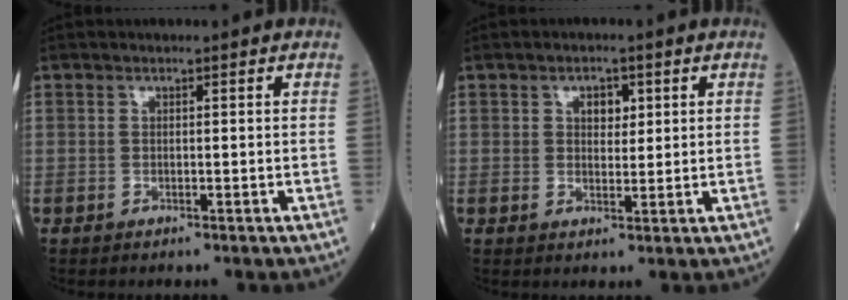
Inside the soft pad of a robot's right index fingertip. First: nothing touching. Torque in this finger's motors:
{"motor_torque": [0.07, -0.02, 0.01, 0.02]}